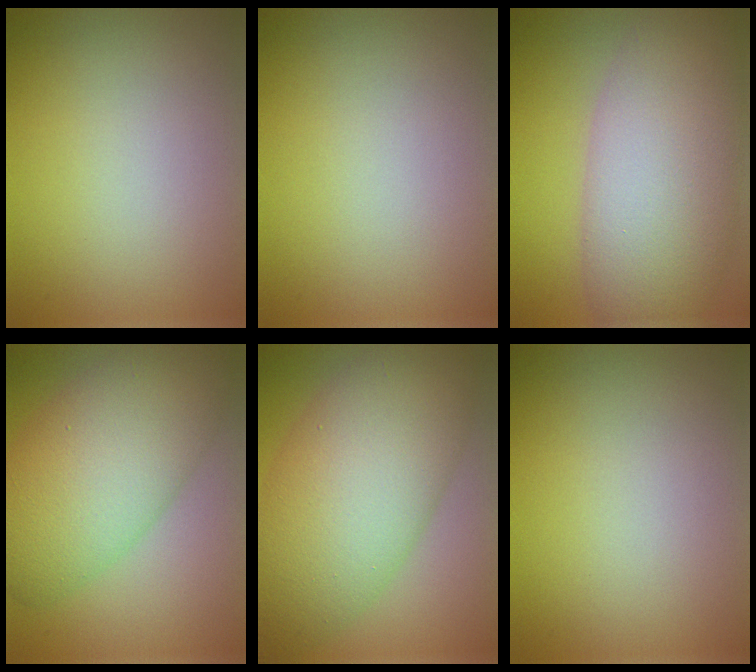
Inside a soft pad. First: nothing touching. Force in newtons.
{"total": 0.0}
{"total": 9.6, "press": 9.6, "slide": 0.5}
{"total": 8.8, "press": 8.8, "slide": 0.2}
{"total": 10.3, "press": 10.3, "slide": 0.1}
{"total": 0.0}